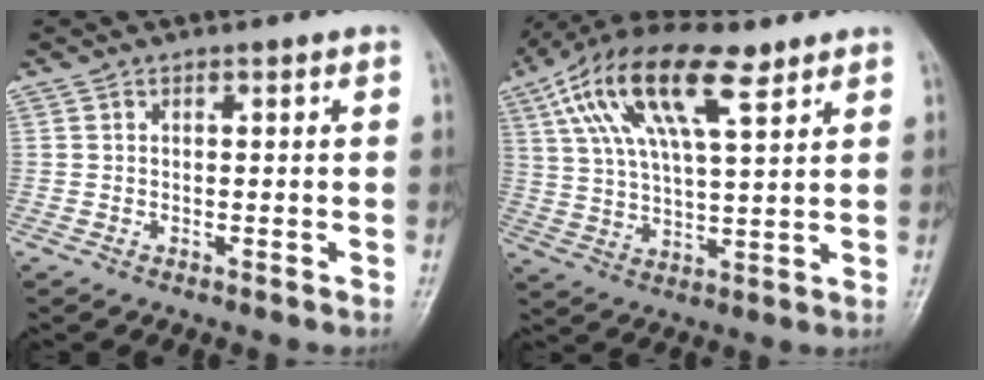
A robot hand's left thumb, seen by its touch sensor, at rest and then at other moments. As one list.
[{"total": 17.3, "force": [8.7, 6.4, 13.5], "torque": [-0.243, 0.002, 0.159]}]